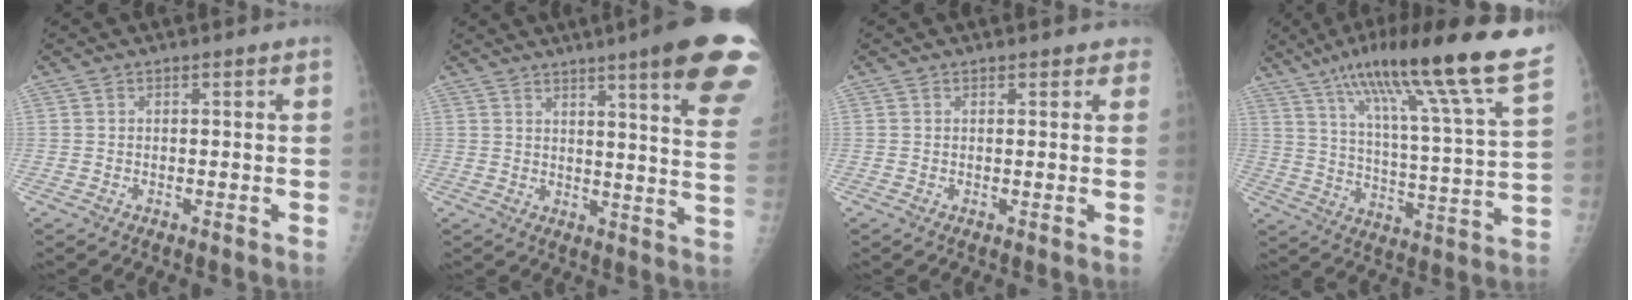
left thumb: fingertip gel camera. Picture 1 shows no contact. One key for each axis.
{"total": 20.0, "fx": 12.7, "fy": 1.6, "fz": 15.4, "tx": -0.176, "ty": -0.062, "tz": 0.147}
{"total": 2.0, "fx": 1.7, "fy": 1.1, "fz": 0.3, "tx": 0.023, "ty": -0.003, "tz": 0.008}
{"total": 24.8, "fx": 17.4, "fy": 1.7, "fz": 17.6, "tx": -0.267, "ty": -0.062, "tz": 0.265}